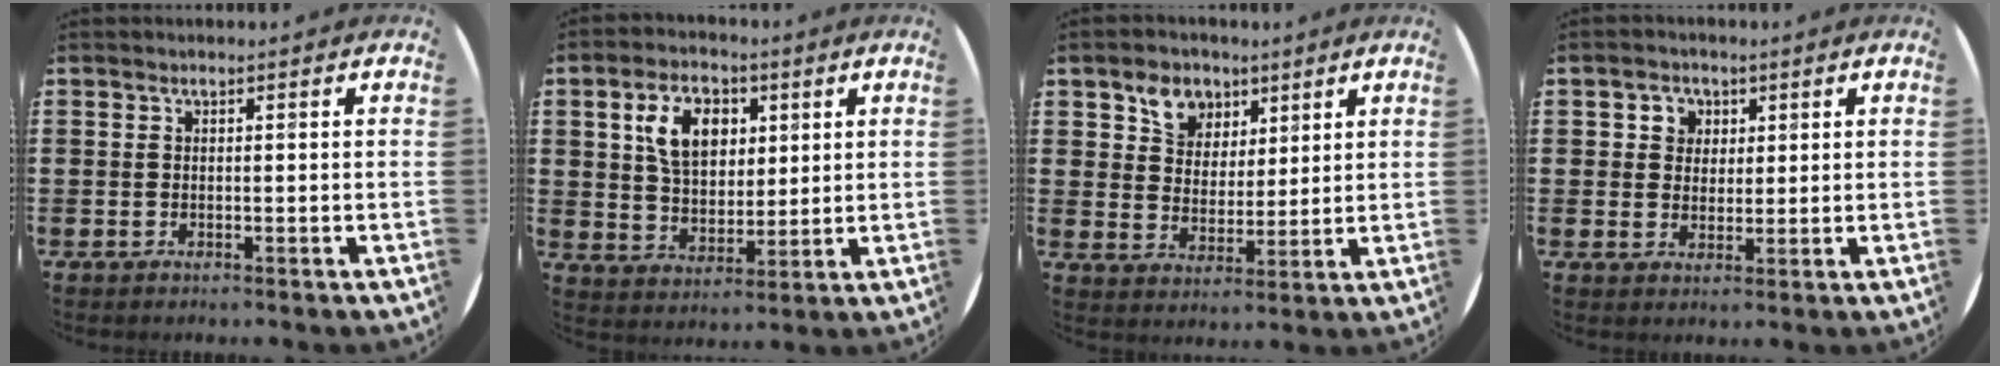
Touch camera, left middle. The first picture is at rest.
{"total": 7.8, "force": [3.3, 4.8, 5.1], "torque": [-0.101, 0.011, 0.057]}
{"total": 5.7, "force": [3.9, 4.0, 1.0], "torque": [-0.034, 0.003, 0.073]}
{"total": 3.0, "force": [1.5, 2.5, 0.5], "torque": [-0.011, 0.008, 0.025]}